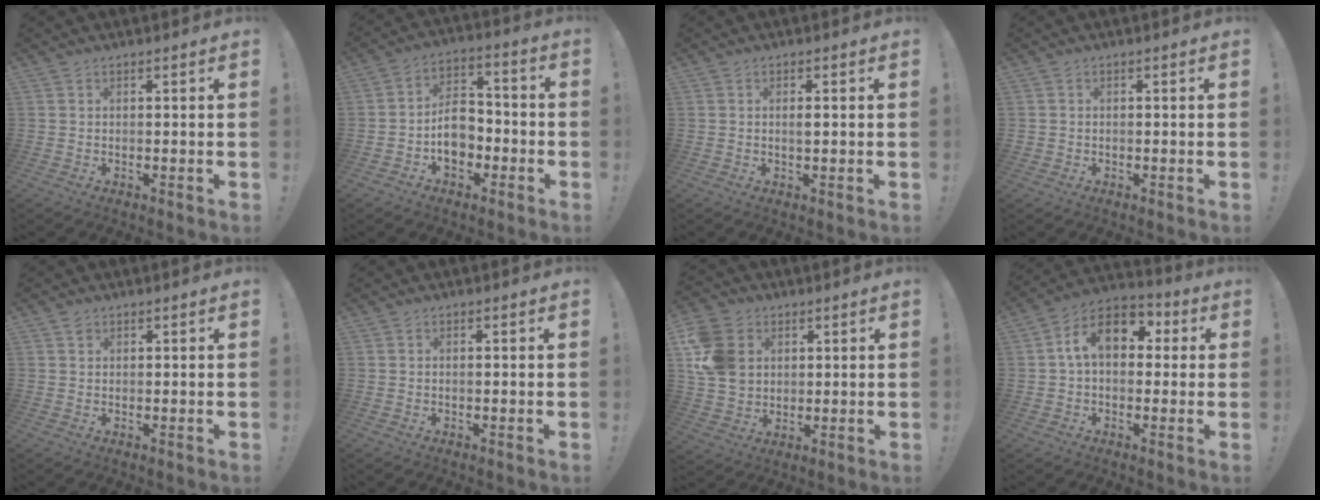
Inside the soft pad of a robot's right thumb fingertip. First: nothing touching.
{"total": 11.1, "force": [-3.3, 8.0, 7.0], "torque": [-0.122, 0.024, -0.056]}
{"total": 1.4, "force": [0.3, 0.2, 1.4], "torque": [-0.020, -0.002, 0.002]}
{"total": 0.9, "force": [-0.2, 0.9, 0.1], "torque": [-0.007, 0.004, -0.002]}
{"total": 1.0, "force": [0.7, 0.6, 0.2], "torque": [0.004, -0.004, 0.014]}
{"total": 0.0}
{"total": 13.9, "force": [3.8, 11.3, 7.2], "torque": [-0.142, -0.007, 0.078]}
{"total": 12.9, "force": [3.3, 8.3, 9.4], "torque": [-0.150, 0.008, 0.061]}